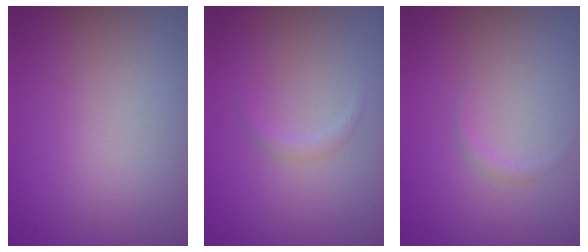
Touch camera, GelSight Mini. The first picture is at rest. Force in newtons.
{"total": 0.8, "press": 0.8, "slide": 0.1}
{"total": 0.6, "press": 0.5, "slide": 0.1}